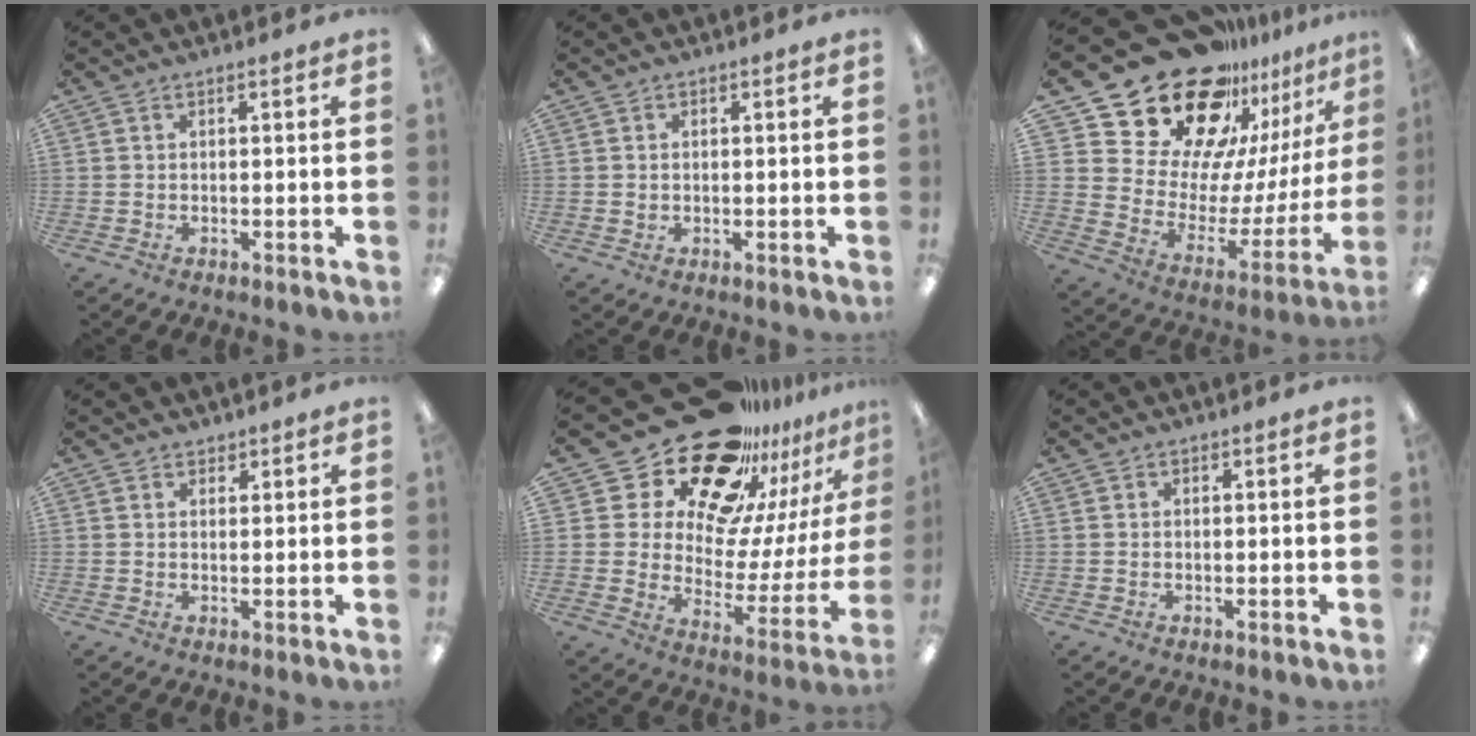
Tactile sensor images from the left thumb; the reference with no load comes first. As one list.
[{"total": 0.8, "force": [0.2, 0.8, 0.0], "torque": [-0.001, 0.004, 0.003]}, {"total": 29.2, "force": [21.4, 15.3, 12.8], "torque": [-0.229, -0.170, 0.408]}, {"total": 1.5, "force": [1.3, 0.7, 0.0], "torque": [0.001, -0.001, 0.026]}, {"total": 24.7, "force": [19.4, 11.6, 10.0], "torque": [-0.172, -0.142, 0.351]}, {"total": 0.0}]